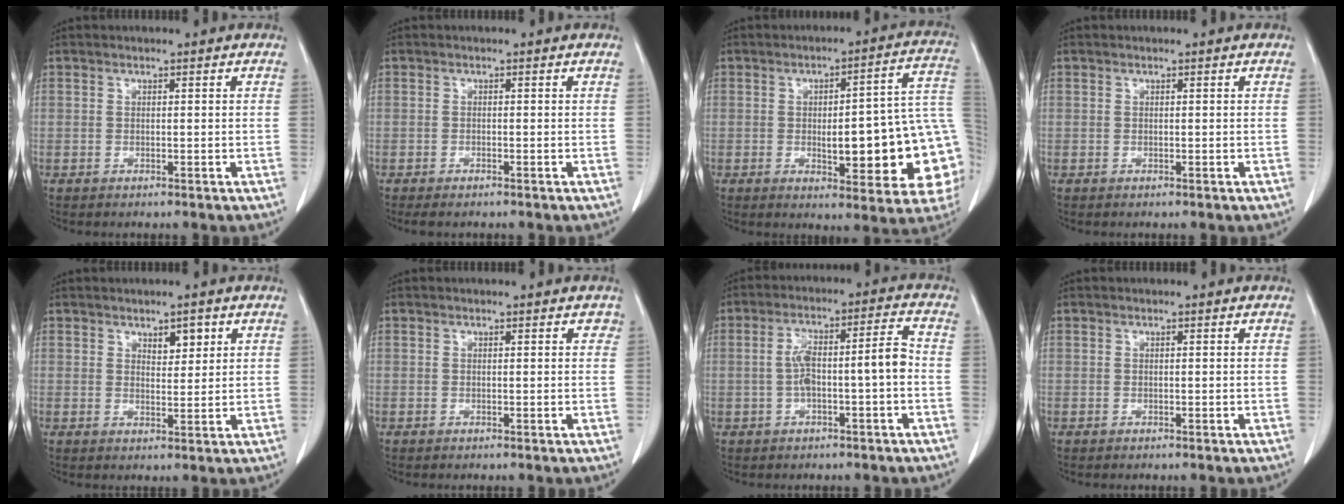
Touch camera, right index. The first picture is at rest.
{"total": 1.4, "force": [-1.2, 0.3, 0.7], "torque": [-0.007, -0.001, -0.014]}
{"total": 19.8, "force": [-2.8, 4.5, 19.1], "torque": [-0.164, 0.033, -0.018]}
{"total": 0.0}
{"total": 3.0, "force": [1.7, 1.4, 2.0], "torque": [-0.028, -0.002, 0.030]}
{"total": 0.8, "force": [0.5, 0.5, 0.2], "torque": [0.007, 0.003, 0.001]}
{"total": 7.8, "force": [-1.1, 1.2, 7.6], "torque": [-0.137, 0.033, -0.016]}
{"total": 0.0}